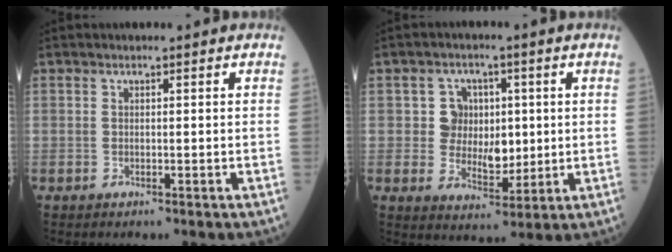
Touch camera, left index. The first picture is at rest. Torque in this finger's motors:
{"motor_torque": [0.60, 0.11, 0.07, 0.05]}